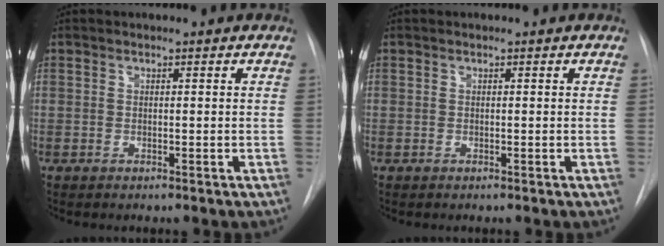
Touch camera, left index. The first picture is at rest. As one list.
[{"total": 0.0}]